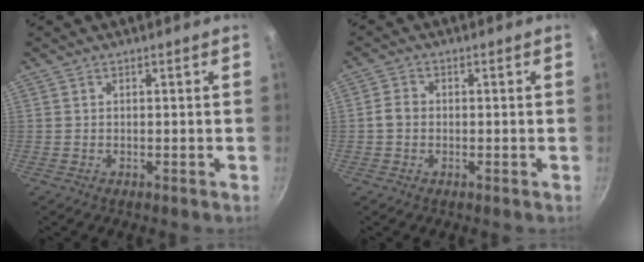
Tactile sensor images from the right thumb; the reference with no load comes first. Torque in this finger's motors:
{"motor_torque": [0.25, 1.00, 0.43, -0.32, -0.01]}